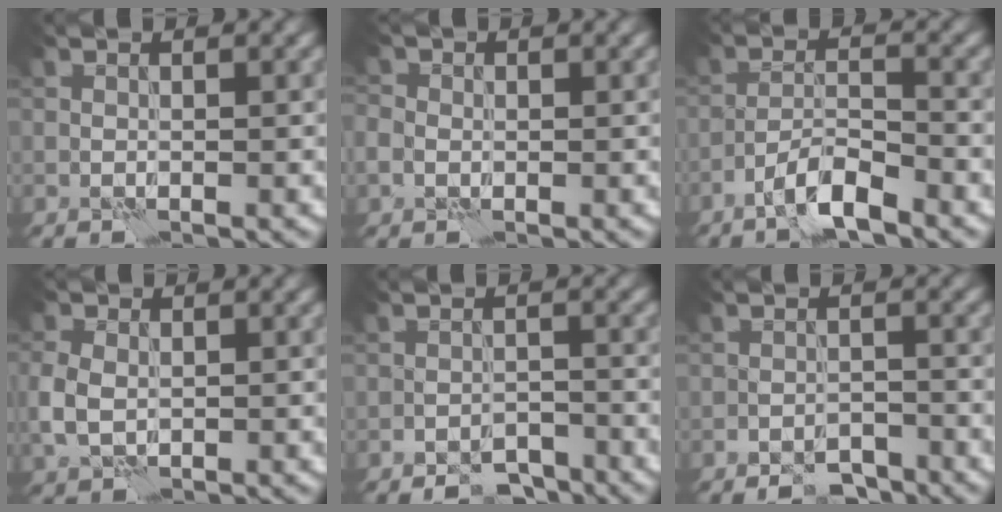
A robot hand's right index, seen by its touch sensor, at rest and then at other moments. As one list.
[{"total": 2.5, "force": [-0.1, 2.2, 1.2], "torque": [-0.014, 0.003, -0.005]}, {"total": 3.4, "force": [-2.5, 0.4, 2.2], "torque": [-0.041, 0.008, -0.056]}, {"total": 3.5, "force": [0.0, 2.7, 2.3], "torque": [-0.060, 0.000, -0.002]}, {"total": 3.1, "force": [-2.7, 1.3, 0.9], "torque": [-0.008, 0.005, -0.045]}, {"total": 2.7, "force": [-2.4, 1.0, 0.8], "torque": [-0.009, 0.006, -0.040]}]